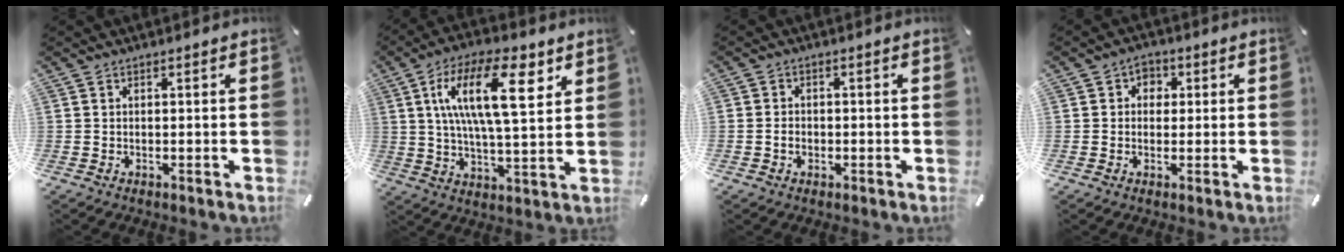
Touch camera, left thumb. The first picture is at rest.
{"total": 17.9, "force": [6.8, 7.1, 15.0], "torque": [-0.269, -0.002, 0.107]}
{"total": 2.5, "force": [-0.7, 2.0, 1.4], "torque": [-0.026, 0.006, -0.014]}
{"total": 3.2, "force": [0.3, 2.8, 1.4], "torque": [-0.014, 0.004, -0.001]}